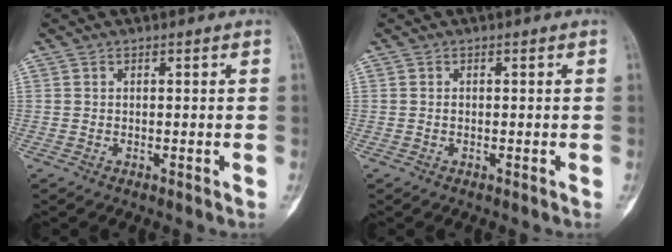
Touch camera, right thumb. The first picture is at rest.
{"total": 0.0}